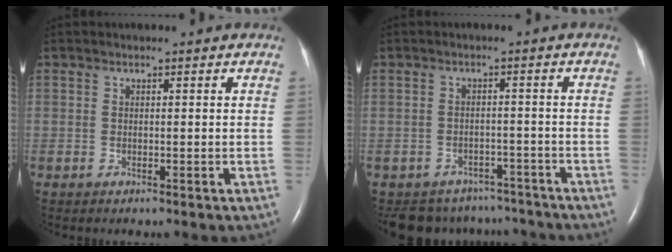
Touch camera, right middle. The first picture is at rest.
{"total": 10.4, "force": [-9.5, 4.2, 0.5], "torque": [-0.012, 0.017, -0.116]}